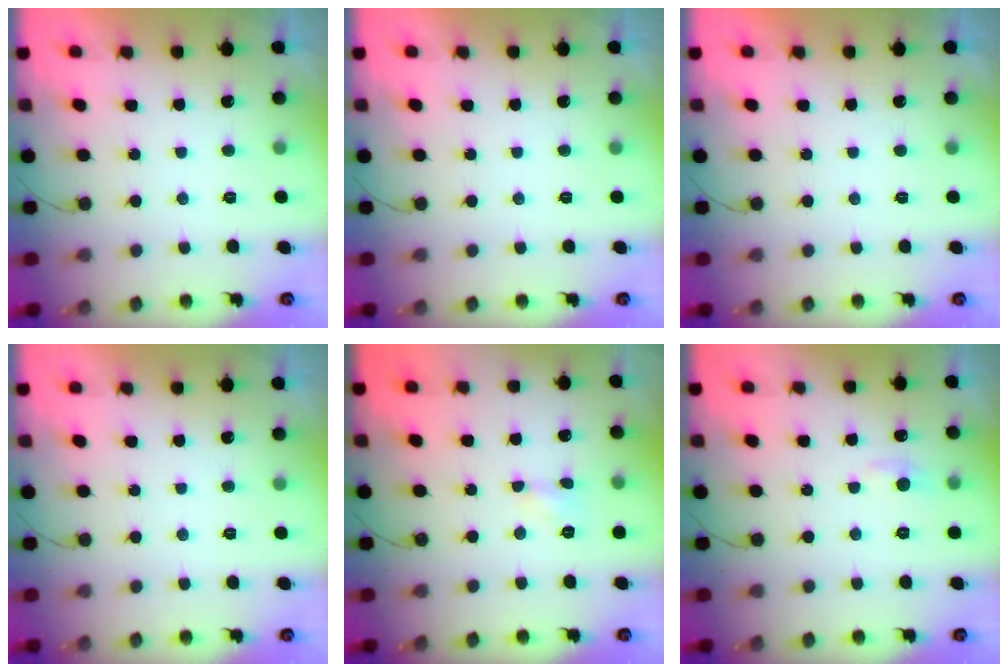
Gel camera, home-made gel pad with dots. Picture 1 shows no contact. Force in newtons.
{"total": 0.0}
{"total": 0.0}
{"total": 0.0}
{"total": 3.5, "press": 3.5, "slide": 0.5}
{"total": 5.6, "press": 5.6, "slide": 0.8}